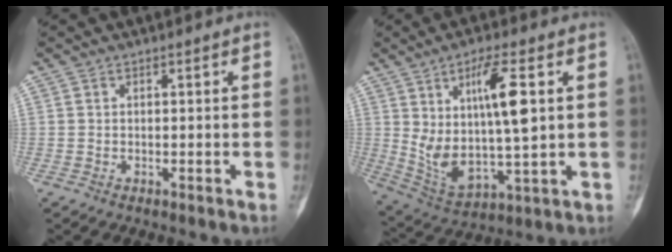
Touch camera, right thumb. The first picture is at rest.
{"total": 14.8, "force": [3.7, 4.2, 13.7], "torque": [-0.257, -0.020, 0.081]}